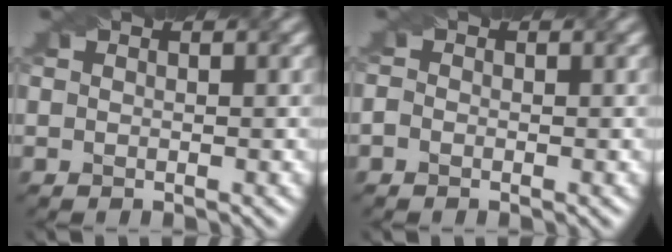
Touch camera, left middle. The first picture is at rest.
{"total": 0.7, "force": [-0.6, 0.3, 0.2], "torque": [-0.011, 0.005, -0.009]}